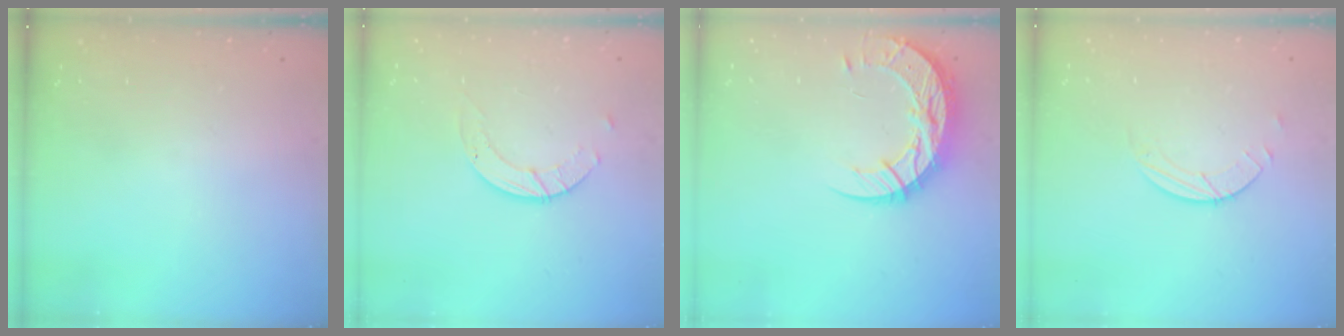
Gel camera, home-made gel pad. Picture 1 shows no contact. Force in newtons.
{"total": 4.5, "press": 4.5, "slide": 0.3}
{"total": 13.5, "press": 13.5, "slide": 1.0}
{"total": 2.0, "press": 2.0, "slide": 0.2}